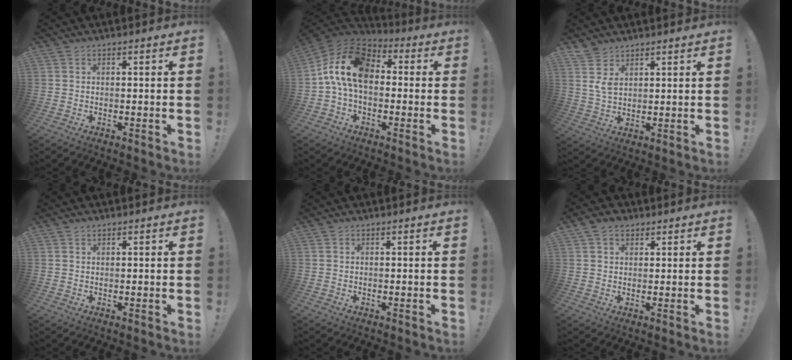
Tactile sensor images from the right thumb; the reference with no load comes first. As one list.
[{"total": 15.7, "force": [1.3, 9.4, 12.5], "torque": [-0.223, 0.017, 0.026]}, {"total": 5.5, "force": [3.3, 3.1, 3.1], "torque": [-0.054, -0.015, 0.063]}, {"total": 0.8, "force": [0.6, 0.3, 0.3], "torque": [-0.001, -0.002, 0.011]}, {"total": 0.0}, {"total": 4.0, "force": [2.1, 3.0, 1.7], "torque": [-0.028, -0.003, 0.040]}]